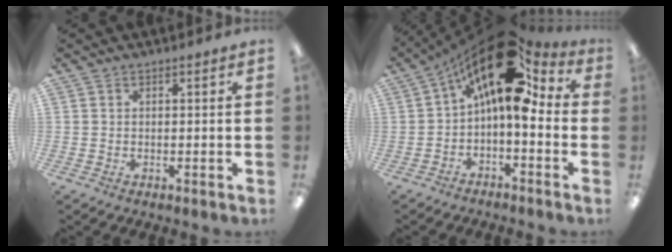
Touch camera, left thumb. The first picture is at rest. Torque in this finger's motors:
{"motor_torque": [-0.27, 1.87, 1.45, -1.32, 0.55]}